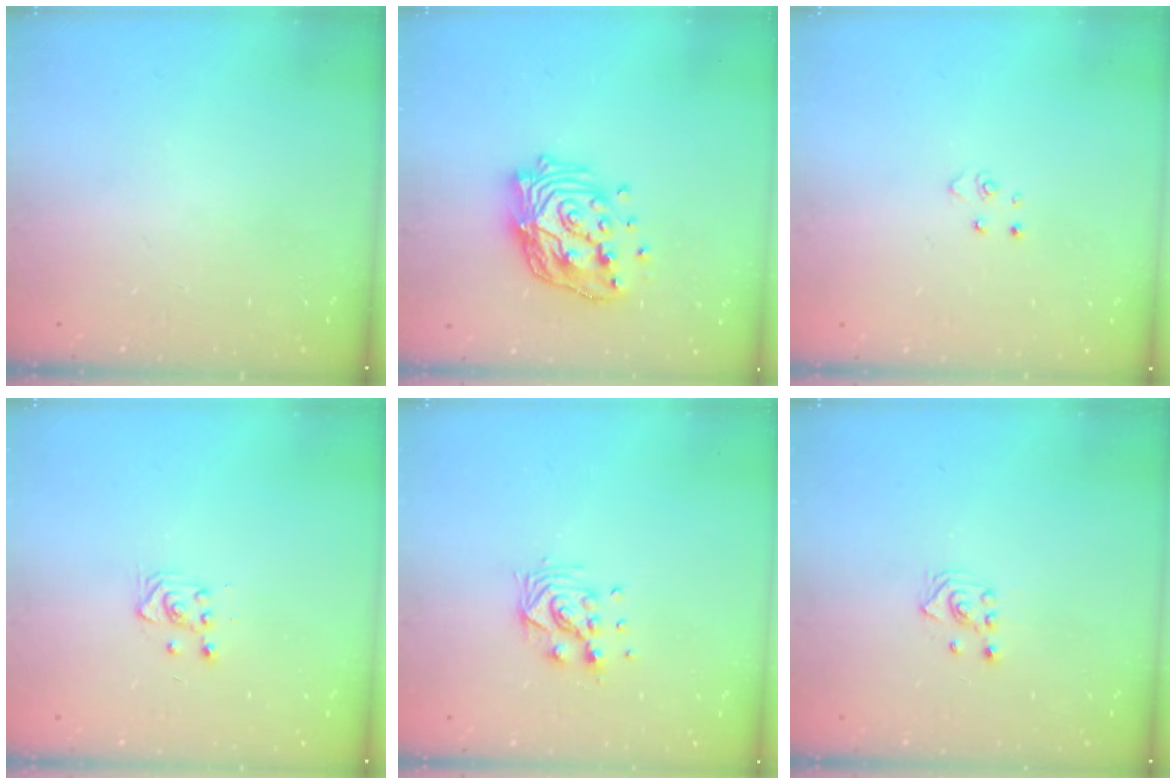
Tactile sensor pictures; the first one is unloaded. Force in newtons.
{"total": 16.7, "press": 16.7, "slide": 1.5}
{"total": 2.6, "press": 2.6, "slide": 0.3}
{"total": 2.8, "press": 2.7, "slide": 0.7}
{"total": 9.3, "press": 9.3, "slide": 0.9}
{"total": 2.6, "press": 2.4, "slide": 0.9}